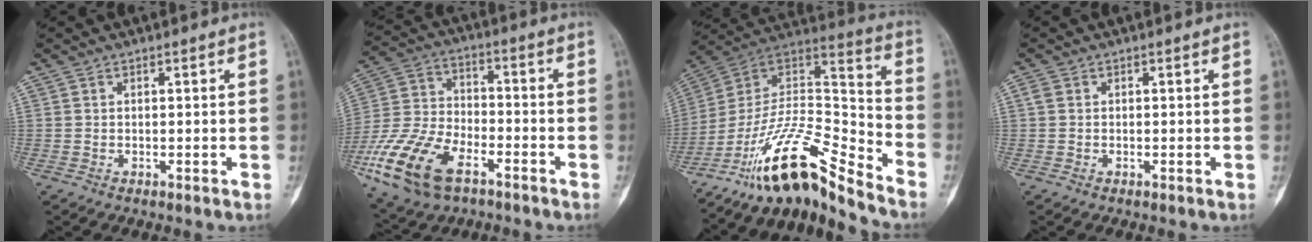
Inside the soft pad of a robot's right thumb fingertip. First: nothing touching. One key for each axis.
{"total": 18.6, "fx": -9.2, "fy": 10.0, "fz": 12.7, "tx": -0.258, "ty": 0.029, "tz": -0.171}
{"total": 19.5, "fx": -15.4, "fy": 4.1, "fz": 11.3, "tx": -0.179, "ty": 0.122, "tz": -0.272}
{"total": 1.2, "fx": 0.2, "fy": 1.0, "fz": 0.6, "tx": -0.013, "ty": 0.002, "tz": 0.003}